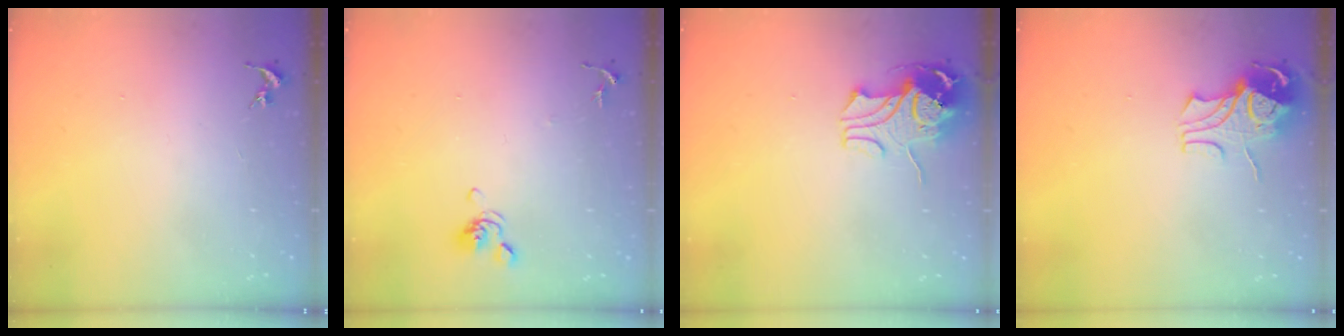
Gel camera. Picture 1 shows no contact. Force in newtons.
{"total": 6.9, "press": 6.7, "slide": 1.6}
{"total": 10.9, "press": 10.9, "slide": 1.1}
{"total": 9.3, "press": 9.3, "slide": 1.2}